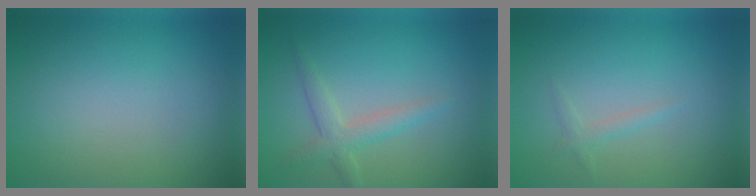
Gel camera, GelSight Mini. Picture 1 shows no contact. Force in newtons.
{"total": 2.4, "press": 2.4, "slide": 0.1}
{"total": 0.9, "press": 0.9, "slide": 0.1}